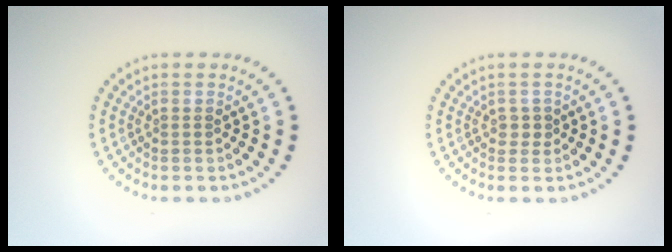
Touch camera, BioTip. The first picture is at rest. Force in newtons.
{"total": 0.9, "press": 0.8, "slide": 0.4}